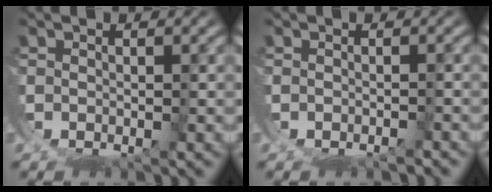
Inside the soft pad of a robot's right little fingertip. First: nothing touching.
{"total": 0.8, "force": [-0.6, -0.5, -0.1], "torque": [0.001, 0.002, -0.010]}